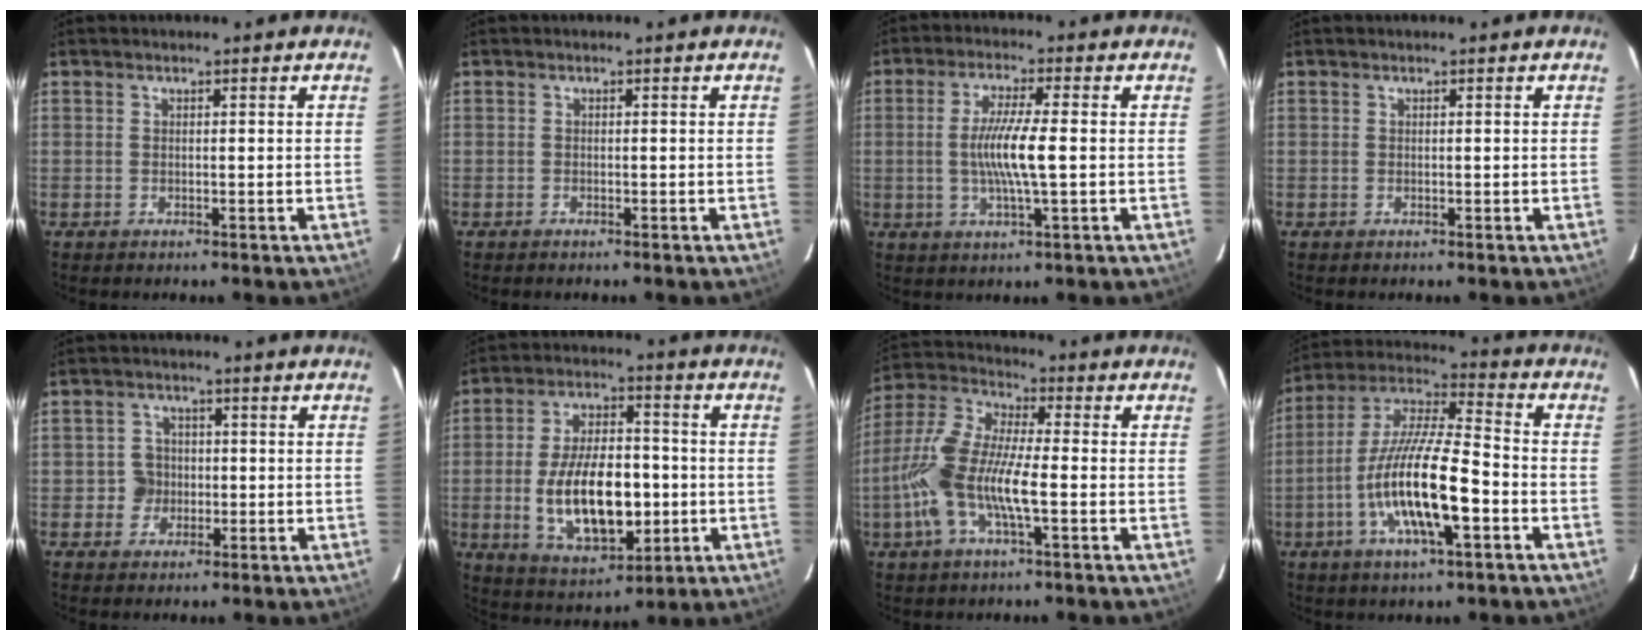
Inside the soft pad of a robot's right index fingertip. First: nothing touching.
{"total": 0.0}
{"total": 8.0, "force": [-0.5, 0.4, 7.9], "torque": [-0.149, -0.004, -0.009]}
{"total": 0.0}
{"total": 3.6, "force": [-0.7, 3.5, 0.3], "torque": [0.001, 0.011, -0.013]}
{"total": 16.9, "force": [-2.8, 8.4, 14.3], "torque": [-0.271, 0.001, -0.029]}
{"total": 13.5, "force": [-3.3, 3.6, 12.6], "torque": [-0.269, 0.001, -0.067]}
{"total": 16.7, "force": [-5.5, 3.7, 15.3], "torque": [-0.300, -0.009, -0.107]}